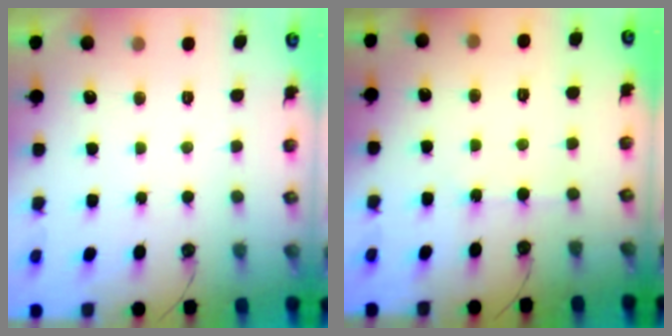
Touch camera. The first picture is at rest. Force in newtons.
{"total": 2.8, "press": 2.8, "slide": 0.4}